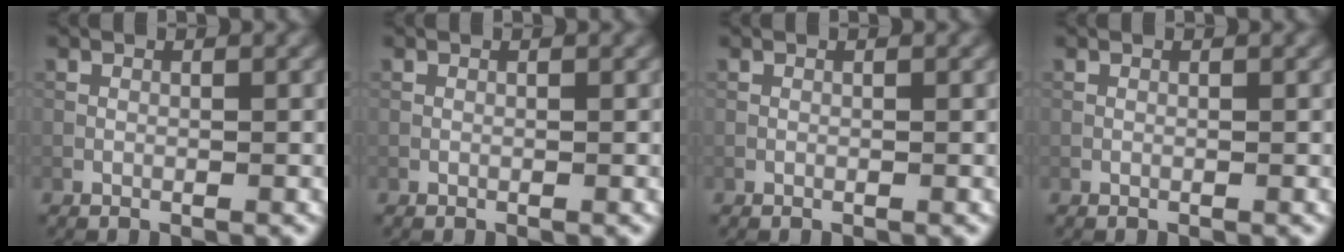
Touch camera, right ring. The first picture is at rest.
{"total": 0.0}
{"total": 0.0}
{"total": 0.0}